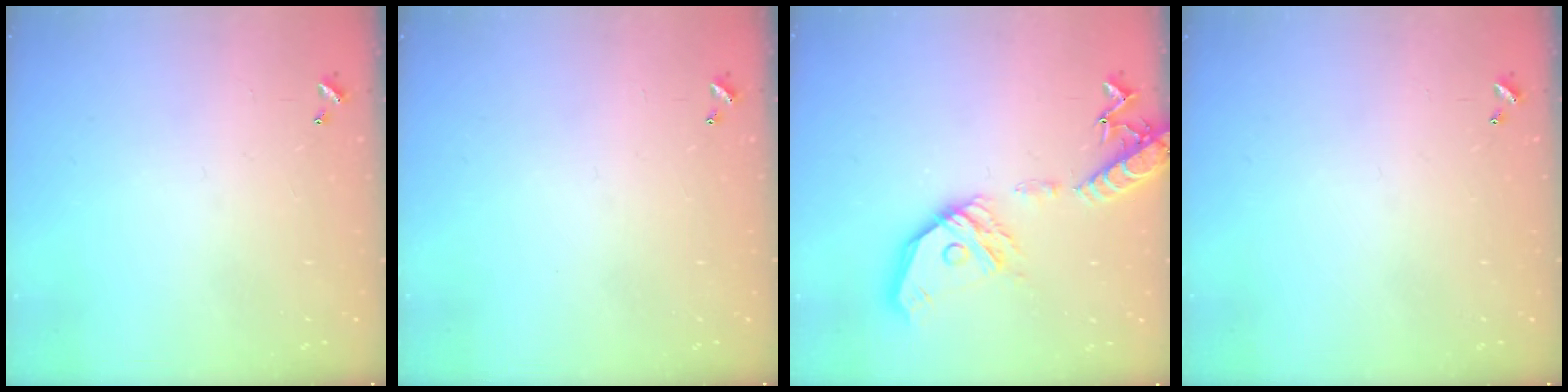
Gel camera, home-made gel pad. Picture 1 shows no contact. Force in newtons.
{"total": 0.0}
{"total": 20.0, "press": 19.7, "slide": 3.5}
{"total": 0.0}